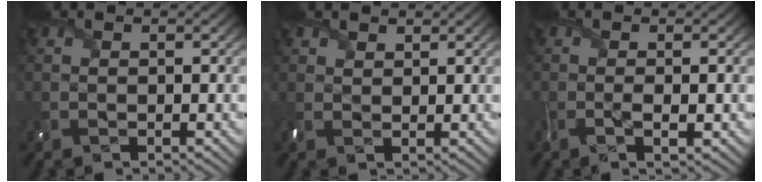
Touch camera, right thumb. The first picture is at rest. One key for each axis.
{"total": 2.0, "fx": 1.6, "fy": 1.1, "fz": 0.5, "tx": -0.016, "ty": 0.005, "tz": 0.036}
{"total": 1.9, "fx": -0.6, "fy": 0.3, "fz": 1.8, "tx": -0.036, "ty": -0.001, "tz": -0.013}